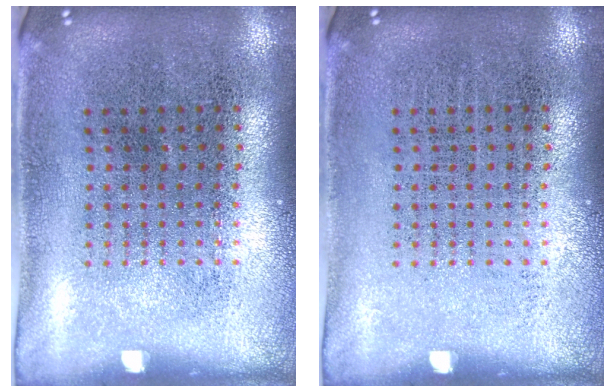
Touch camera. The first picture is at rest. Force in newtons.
{"total": 0.0}